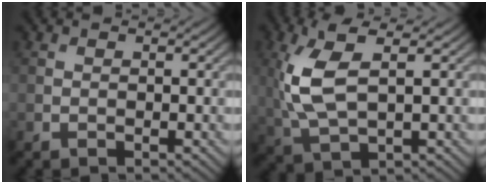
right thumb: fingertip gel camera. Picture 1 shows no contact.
{"total": 8.6, "force": [1.6, 3.5, 7.7], "torque": [-0.192, 0.003, 0.030]}